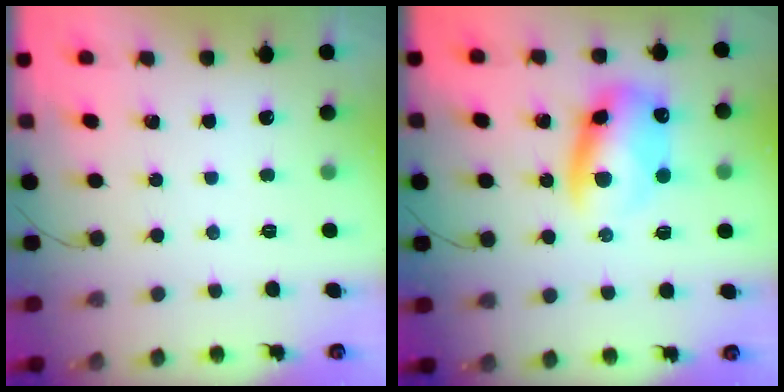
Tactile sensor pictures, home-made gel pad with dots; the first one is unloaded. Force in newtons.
{"total": 11.1, "press": 10.9, "slide": 2.3}